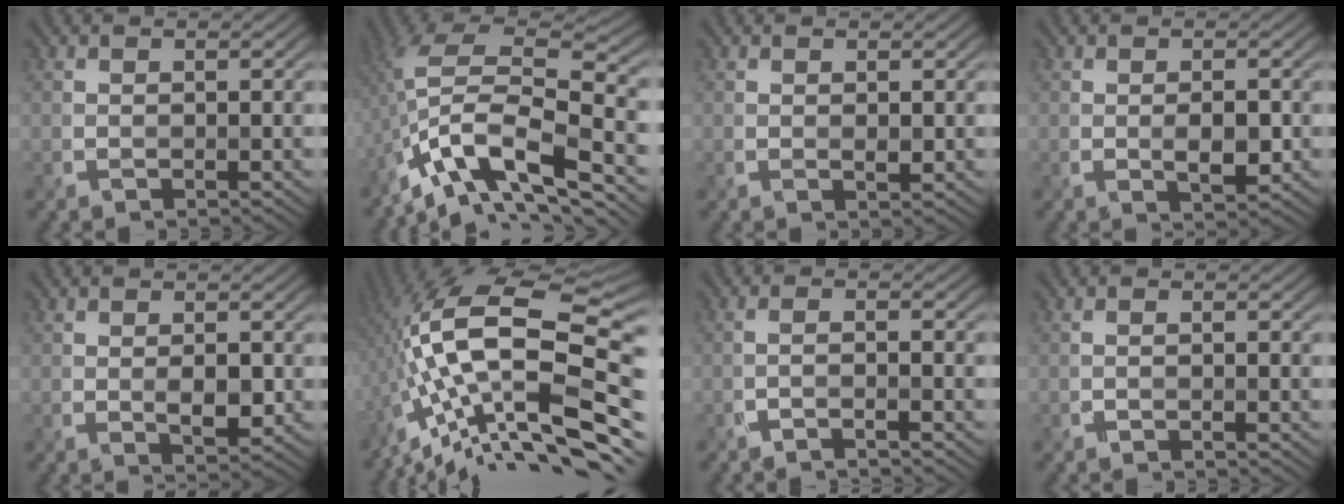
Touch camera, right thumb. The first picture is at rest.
{"total": 13.6, "force": [-6.6, 5.0, 10.8], "torque": [-0.208, 0.001, -0.123]}
{"total": 0.5, "force": [0.2, 0.1, 0.5], "torque": [-0.009, -0.001, 0.004]}
{"total": 2.5, "force": [-0.3, 1.0, 2.2], "torque": [-0.040, -0.004, -0.001]}
{"total": 2.3, "force": [-0.1, 1.0, 2.0], "torque": [-0.035, -0.007, 0.005]}
{"total": 18.6, "force": [-4.8, 6.2, 16.9], "torque": [-0.292, 0.022, -0.088]}
{"total": 2.1, "force": [-1.4, 0.3, 1.5], "torque": [-0.015, 0.009, -0.042]}
{"total": 0.8, "force": [-0.3, 0.2, 0.7], "torque": [-0.007, 0.004, -0.012]}